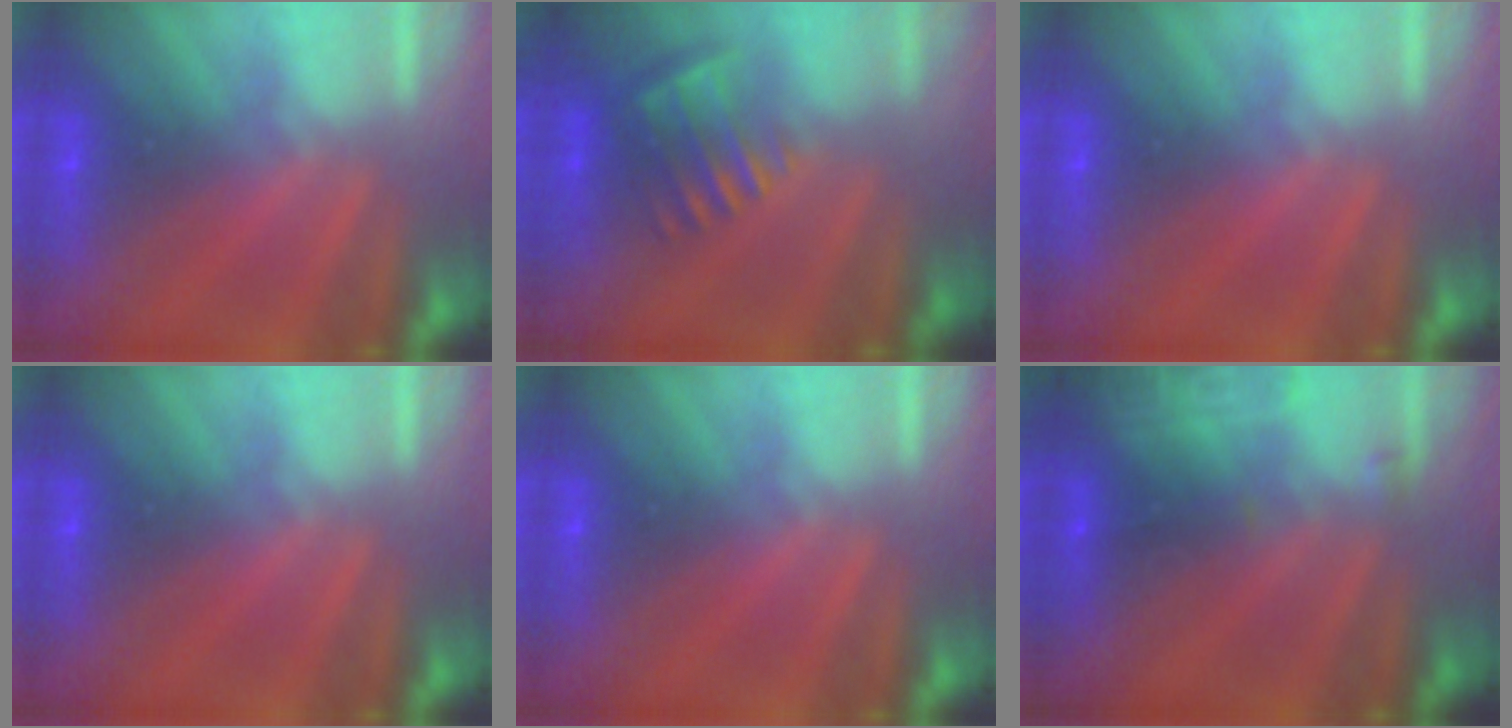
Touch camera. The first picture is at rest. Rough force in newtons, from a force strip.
{"total": 3.7}
{"total": 0.0}
{"total": 0.0}
{"total": 0.0}
{"total": 3.0}